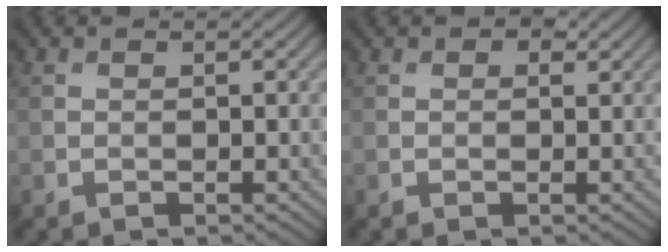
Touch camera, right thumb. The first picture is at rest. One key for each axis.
{"total": 1.7, "fx": 0.9, "fy": 1.0, "fz": 1.0, "tx": -0.012, "ty": -0.002, "tz": 0.012}